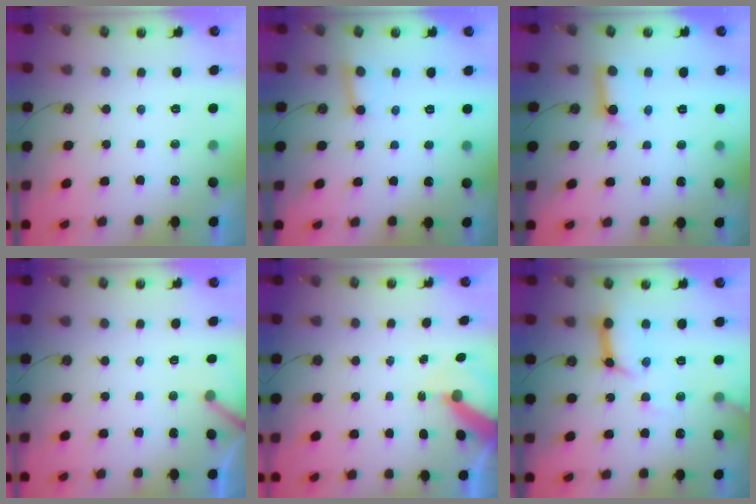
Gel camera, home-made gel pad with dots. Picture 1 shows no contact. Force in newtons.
{"total": 2.8, "press": 2.7, "slide": 0.6}
{"total": 6.8, "press": 6.8, "slide": 0.7}
{"total": 3.7, "press": 3.7, "slide": 0.3}
{"total": 7.5, "press": 7.5, "slide": 0.7}
{"total": 11.7, "press": 11.6, "slide": 1.3}